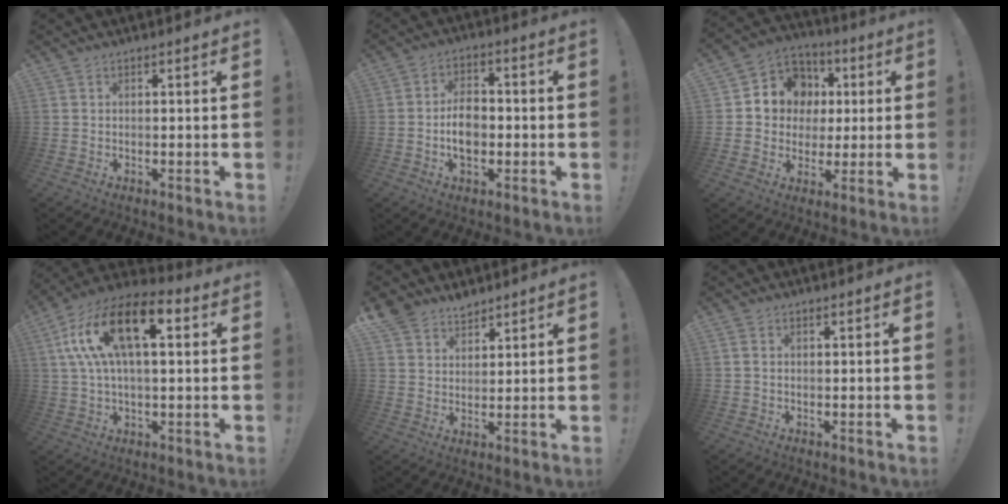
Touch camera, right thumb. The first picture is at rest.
{"total": 7.8, "force": [-1.8, 5.3, 5.4], "torque": [-0.092, 0.004, -0.036]}
{"total": 11.0, "force": [1.7, 10.4, 3.3], "torque": [-0.036, -0.008, 0.046]}
{"total": 18.6, "force": [5.7, 8.6, 15.5], "torque": [-0.298, 0.000, 0.091]}
{"total": 6.5, "force": [5.4, 3.5, 0.8], "torque": [-0.016, -0.040, 0.104]}
{"total": 1.1, "force": [0.2, 0.7, 0.8], "torque": [-0.020, 0.004, 0.005]}